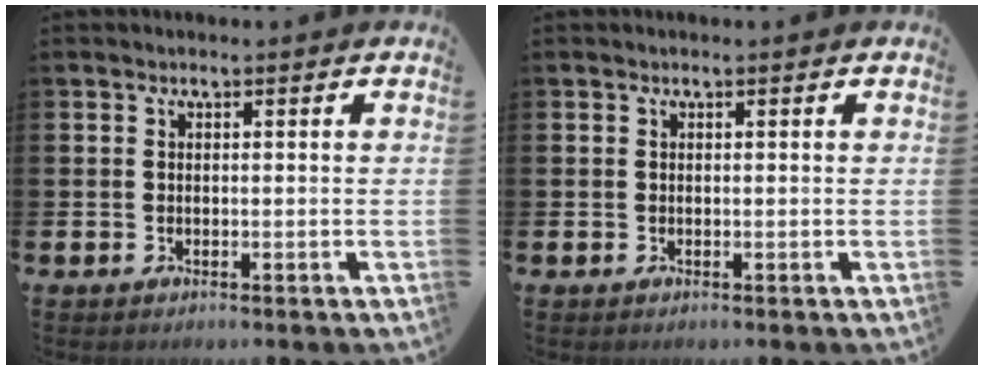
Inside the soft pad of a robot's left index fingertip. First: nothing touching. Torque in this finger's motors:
{"motor_torque": [0.14, -0.08, 0.04, -0.01]}